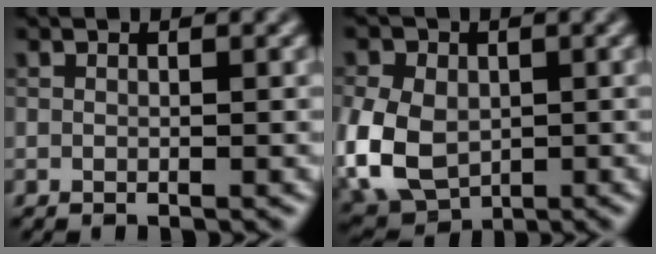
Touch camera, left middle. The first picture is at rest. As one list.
[{"total": 8.8, "force": [-1.2, 6.7, 5.6], "torque": [-0.129, -0.014, -0.024]}]